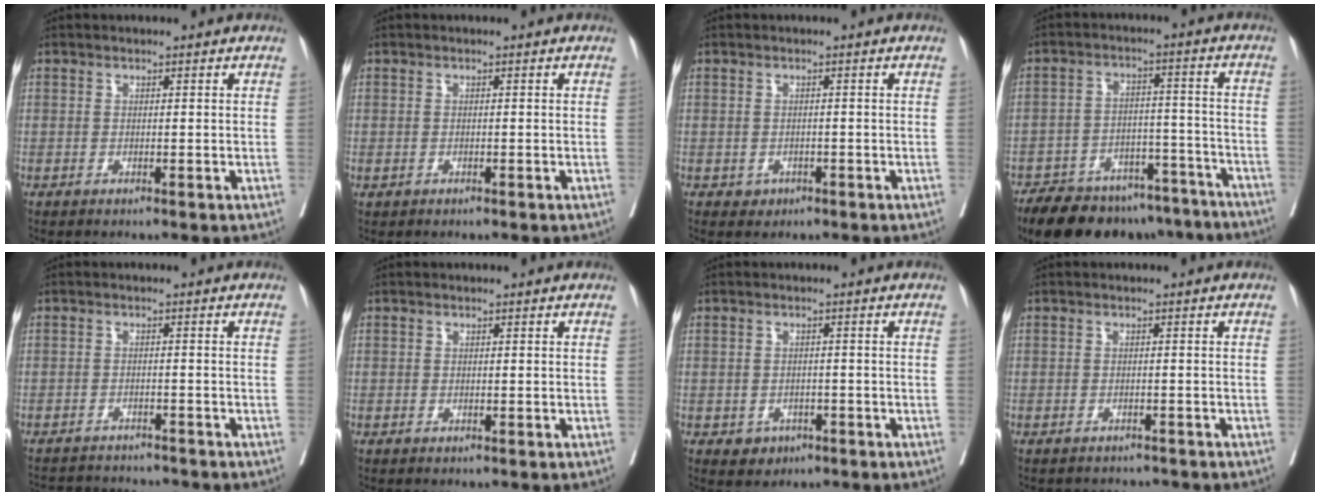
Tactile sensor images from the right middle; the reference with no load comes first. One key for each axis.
{"total": 0.6, "fx": -0.2, "fy": 0.5, "fz": 0.3, "tx": -0.005, "ty": 0.002, "tz": 0.000}
{"total": 1.5, "fx": -0.7, "fy": 1.2, "fz": 0.4, "tx": -0.002, "ty": 0.004, "tz": -0.006}
{"total": 19.8, "fx": -16.6, "fy": 7.8, "fz": 7.7, "tx": -0.112, "ty": 0.011, "tz": -0.232}
{"total": 8.2, "fx": -8.0, "fy": 1.0, "fz": 1.4, "tx": -0.021, "ty": 0.003, "tz": -0.114}
{"total": 0.5, "fx": -0.2, "fy": 0.5, "fz": -0.1, "tx": 0.012, "ty": 0.008, "tz": -0.007}
{"total": 2.8, "fx": -1.5, "fy": 2.3, "fz": 0.8, "tx": -0.006, "ty": 0.006, "tz": -0.015}
{"total": 3.3, "fx": -3.2, "fy": 0.8, "fz": -0.3, "tx": 0.010, "ty": -0.004, "tz": -0.045}